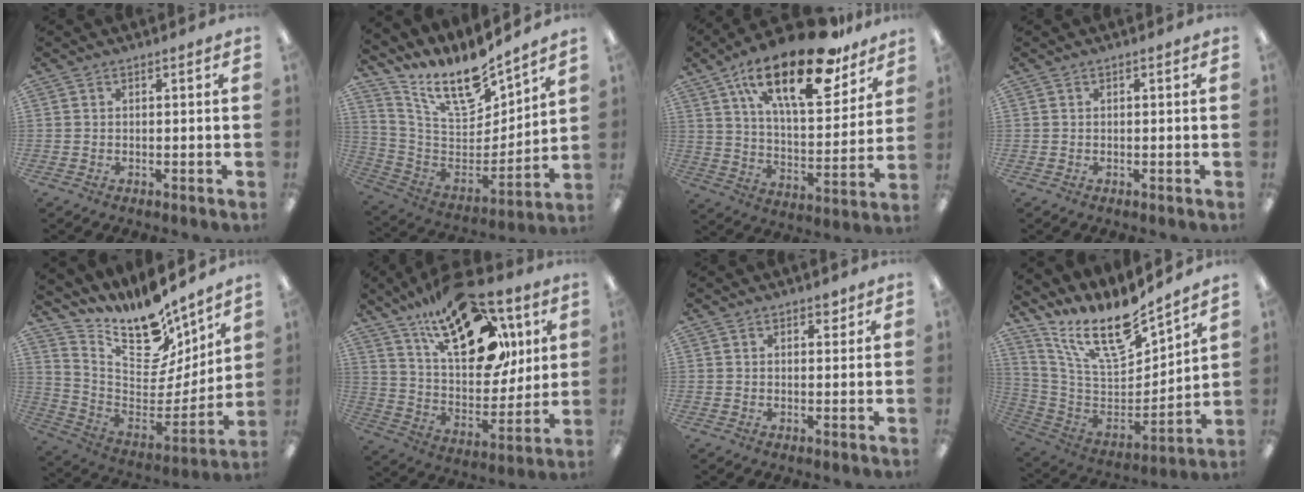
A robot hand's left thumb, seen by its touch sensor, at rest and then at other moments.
{"total": 15.9, "force": [12.3, 5.8, 8.3], "torque": [-0.163, -0.090, 0.217]}
{"total": 25.3, "force": [16.1, 9.8, 16.9], "torque": [-0.260, -0.091, 0.266]}
{"total": 0.0}
{"total": 16.4, "force": [13.0, 7.2, 7.0], "torque": [-0.114, -0.114, 0.228]}
{"total": 26.0, "force": [14.4, 12.6, 17.6], "torque": [-0.267, -0.071, 0.249]}
{"total": 2.1, "force": [1.4, 1.2, 0.9], "torque": [-0.003, -0.003, 0.022]}
{"total": 18.3, "force": [13.4, 6.1, 10.9], "torque": [-0.213, -0.093, 0.238]}